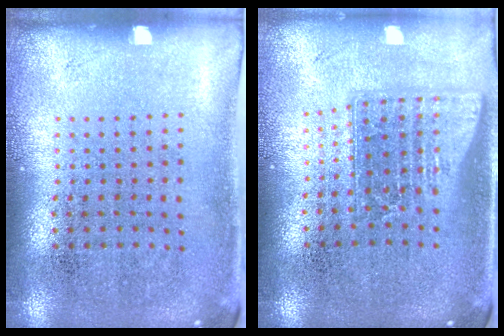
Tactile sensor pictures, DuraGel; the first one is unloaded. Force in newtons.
{"total": 1.6, "press": 1.3, "slide": 1.0}